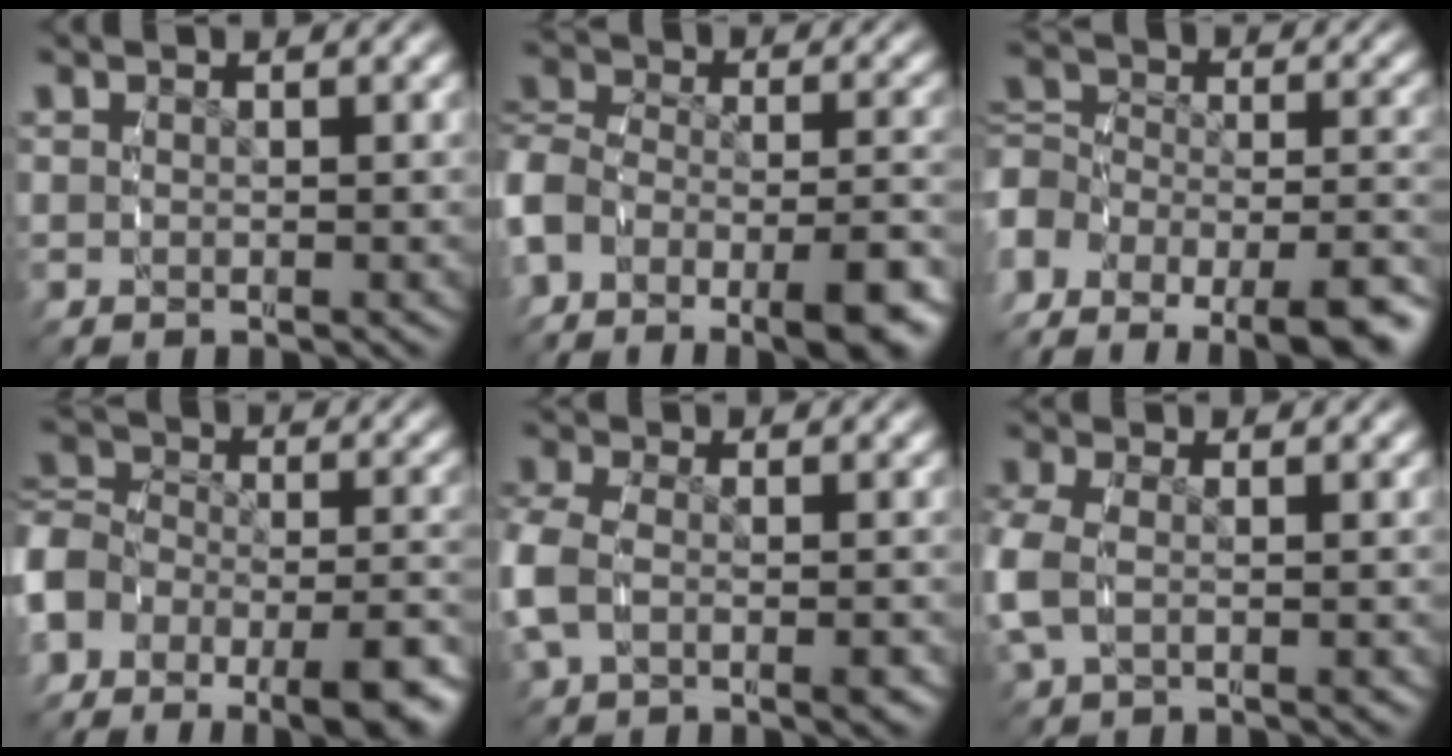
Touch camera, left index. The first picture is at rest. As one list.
[{"total": 9.5, "force": [-5.0, 6.4, 5.0], "torque": [-0.104, -0.023, -0.080]}, {"total": 11.9, "force": [-6.7, 8.0, 5.7], "torque": [-0.117, -0.040, -0.100]}, {"total": 9.0, "force": [-3.6, 6.9, 4.5], "torque": [-0.091, -0.021, -0.063]}, {"total": 3.3, "force": [-0.7, 2.2, 2.4], "torque": [-0.077, -0.013, -0.006]}, {"total": 2.7, "force": [-0.3, 1.7, 2.0], "torque": [-0.071, -0.012, 0.005]}]